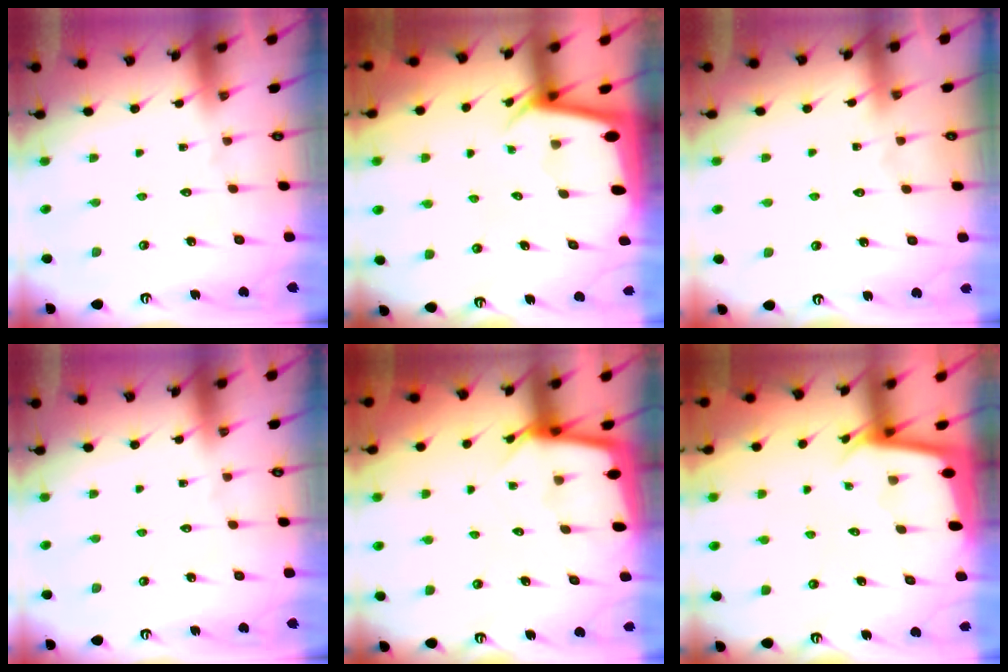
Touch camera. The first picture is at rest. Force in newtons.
{"total": 2.3, "press": 2.3, "slide": 0.2}
{"total": 3.7, "press": 3.6, "slide": 0.5}
{"total": 0.0}
{"total": 3.7, "press": 3.7, "slide": 0.3}
{"total": 2.3, "press": 2.3, "slide": 0.1}